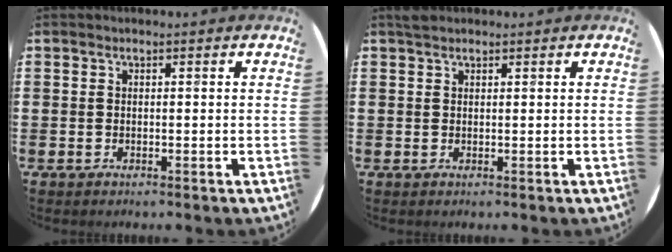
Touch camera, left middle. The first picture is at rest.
{"total": 0.9, "force": [0.8, 0.4, 0.2], "torque": [-0.005, 0.004, 0.015]}